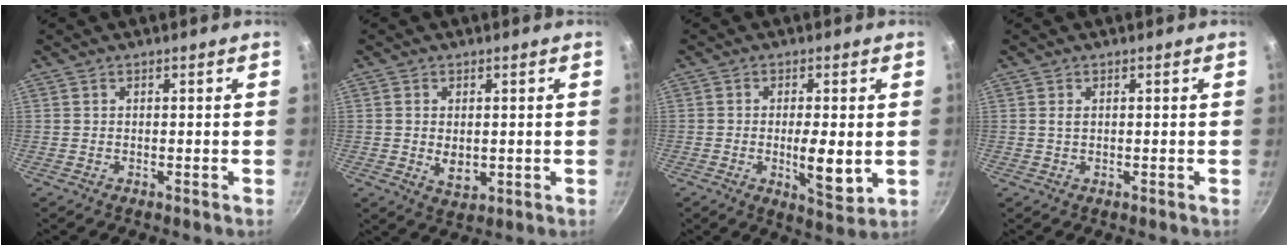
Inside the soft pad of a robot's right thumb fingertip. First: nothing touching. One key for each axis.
{"total": 4.5, "fx": 0.0, "fy": 2.9, "fz": 3.4, "tx": -0.056, "ty": -0.010, "tz": 0.007}
{"total": 7.5, "fx": -0.7, "fy": 2.6, "fz": 7.0, "tx": -0.111, "ty": -0.012, "tz": -0.005}
{"total": 0.9, "fx": 0.3, "fy": 0.4, "fz": 0.8, "tx": -0.015, "ty": -0.001, "tz": 0.005}